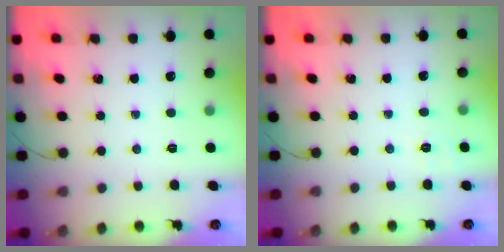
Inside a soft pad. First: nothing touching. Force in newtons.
{"total": 2.0, "press": 0.8, "slide": 1.9}